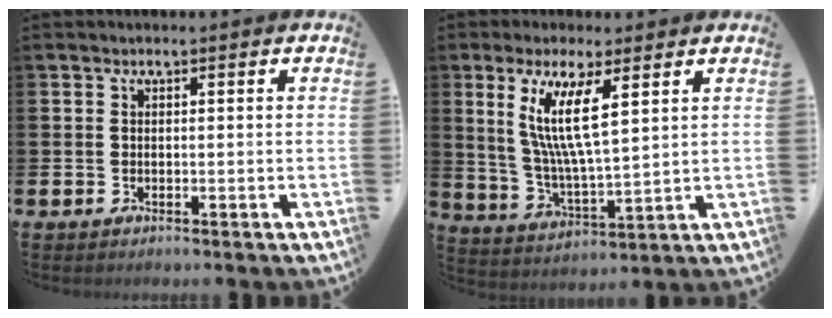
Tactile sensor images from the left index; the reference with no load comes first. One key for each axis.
{"total": 9.0, "fx": 4.7, "fy": 2.1, "fz": 7.4, "tx": -0.147, "ty": -0.011, "tz": 0.080}